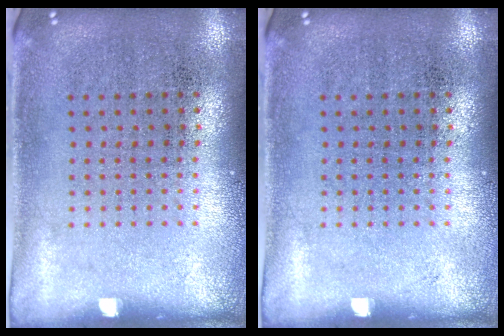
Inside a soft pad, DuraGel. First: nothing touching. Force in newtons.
{"total": 0.0}